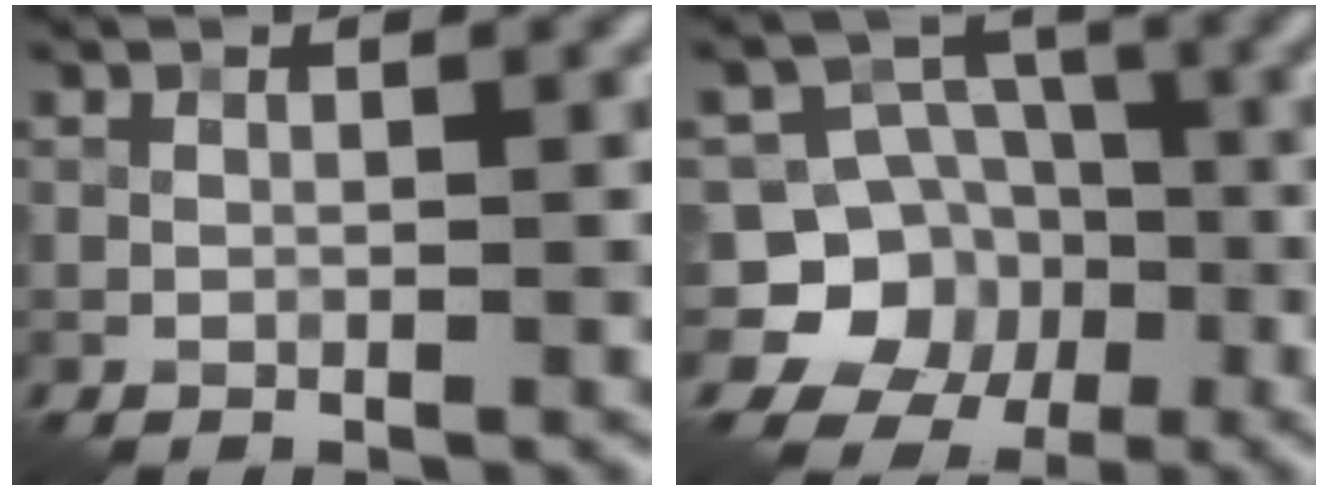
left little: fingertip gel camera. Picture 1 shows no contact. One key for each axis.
{"total": 9.4, "fx": -2.6, "fy": 8.6, "fz": 2.6, "tx": -0.043, "ty": 0.023, "tz": -0.069}